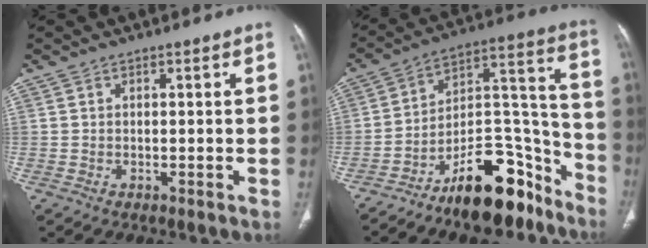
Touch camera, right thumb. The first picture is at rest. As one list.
[{"total": 19.8, "force": [-13.9, 7.9, 11.7], "torque": [-0.135, 0.121, -0.226]}]